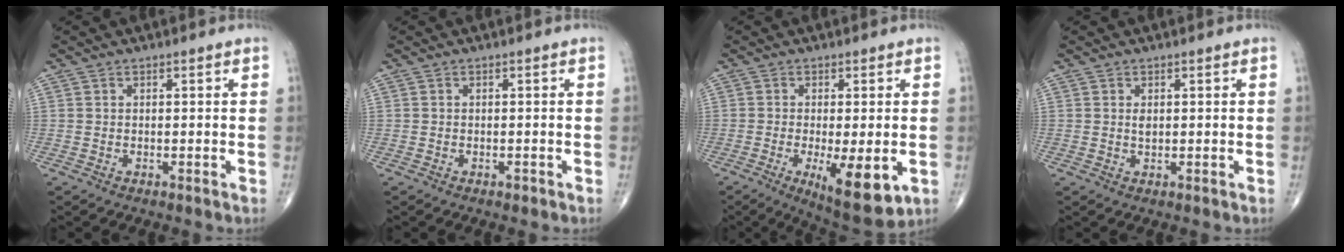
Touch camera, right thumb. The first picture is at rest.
{"total": 0.6, "force": [-0.4, 0.3, 0.3], "torque": [-0.003, 0.000, -0.007]}
{"total": 10.7, "force": [-3.0, 3.2, 9.7], "torque": [-0.148, -0.023, -0.040]}
{"total": 1.2, "force": [0.3, 0.7, 1.0], "torque": [-0.013, -0.003, 0.006]}